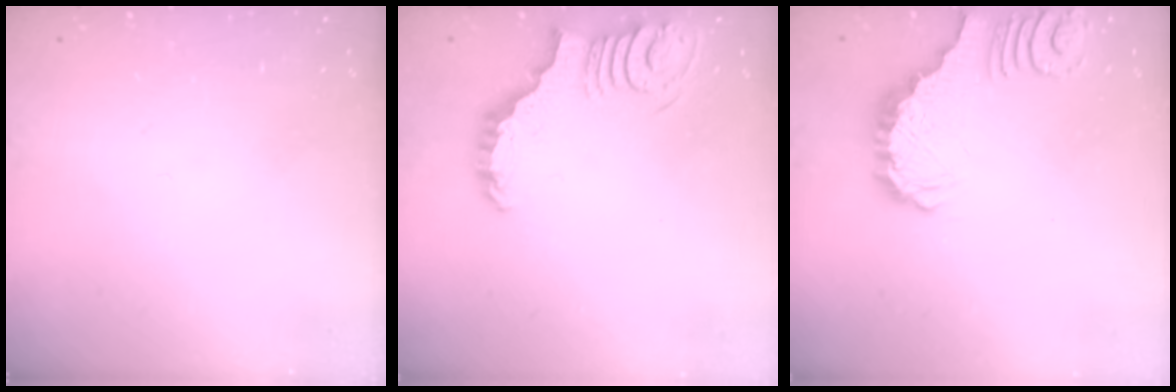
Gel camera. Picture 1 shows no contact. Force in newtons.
{"total": 3.8, "press": 3.7, "slide": 0.5}
{"total": 2.7, "press": 2.7, "slide": 0.5}